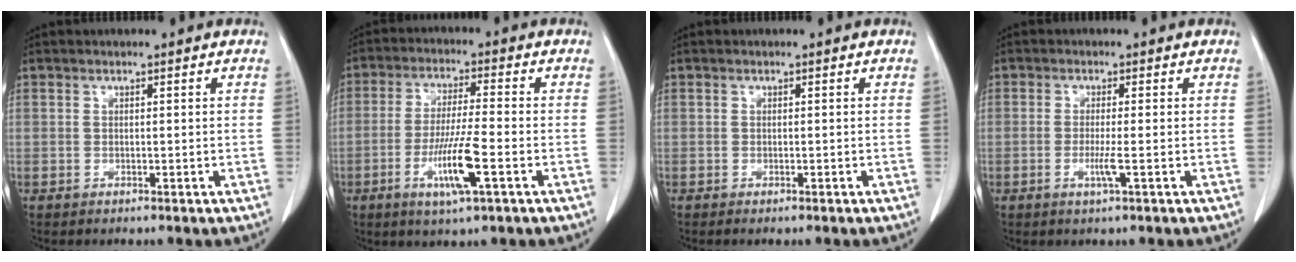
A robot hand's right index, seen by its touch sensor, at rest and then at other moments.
{"total": 8.9, "force": [-3.4, 0.1, 8.2], "torque": [-0.160, -0.013, -0.062]}
{"total": 1.1, "force": [-0.9, 0.1, 0.7], "torque": [-0.009, -0.003, -0.010]}
{"total": 2.6, "force": [-0.8, -0.3, 2.4], "torque": [-0.050, -0.005, -0.016]}